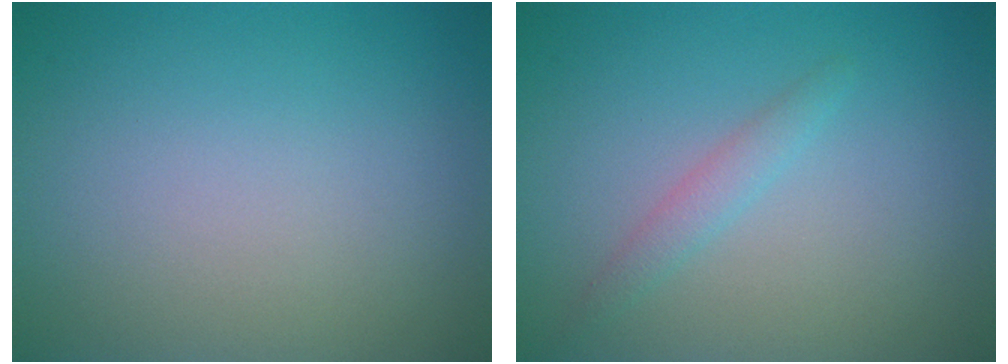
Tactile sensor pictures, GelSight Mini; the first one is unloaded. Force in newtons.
{"total": 1.5, "press": 1.5, "slide": 0.1}